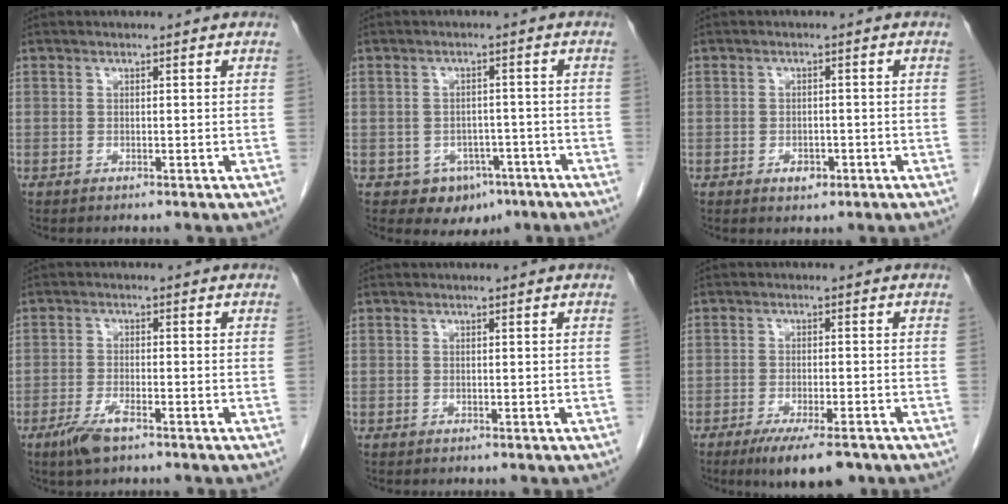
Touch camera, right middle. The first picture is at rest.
{"total": 5.7, "force": [-3.1, 4.4, 1.7], "torque": [-0.017, 0.010, -0.032]}
{"total": 2.3, "force": [-1.2, 1.5, 1.4], "torque": [-0.019, 0.003, -0.009]}
{"total": 4.2, "force": [-2.7, 0.9, 3.0], "torque": [-0.069, -0.006, -0.049]}
{"total": 0.0}
{"total": 8.3, "force": [-6.0, 1.8, 5.5], "torque": [-0.081, -0.014, -0.090]}